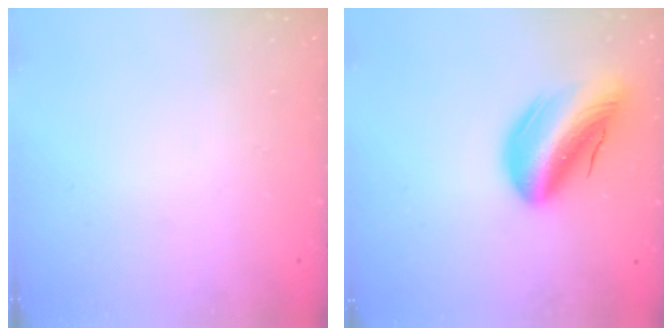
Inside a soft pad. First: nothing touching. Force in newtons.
{"total": 15.3, "press": 14.8, "slide": 3.8}